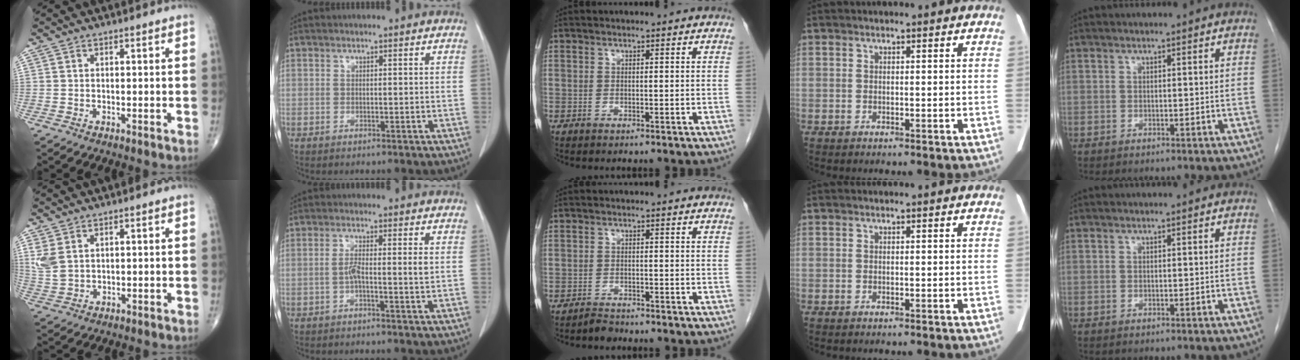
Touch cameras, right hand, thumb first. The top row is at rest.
{"thumb": {"total": 4.2, "force": [1.7, 2.5, 2.9], "torque": [-0.071, -0.002, 0.046]}, "index": {"total": 3.4, "force": [-0.4, 0.0, 3.4], "torque": [-0.063, 0.002, -0.007]}, "middle": {"total": 1.4, "force": [-1.4, 0.2, -0.1], "torque": [0.001, -0.003, -0.024]}}